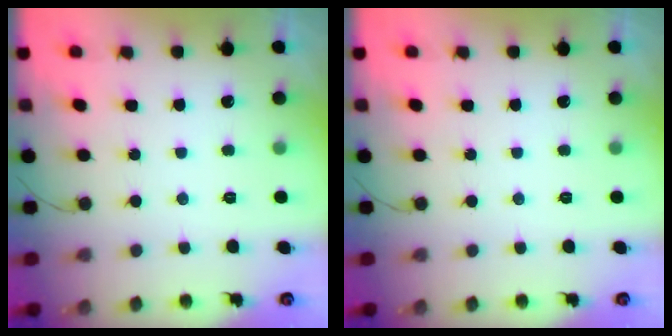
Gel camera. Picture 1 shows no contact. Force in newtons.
{"total": 0.0}